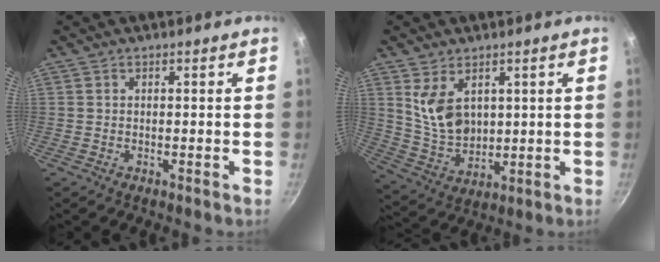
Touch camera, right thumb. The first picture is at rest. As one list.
[{"total": 9.9, "force": [3.6, 6.4, 6.6], "torque": [-0.105, -0.034, 0.086]}]